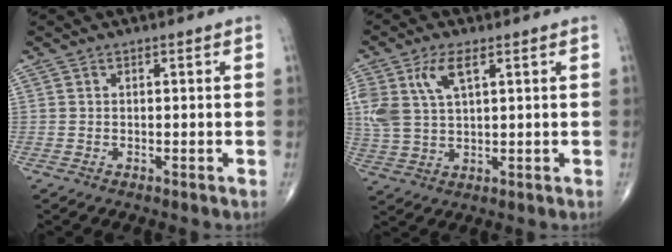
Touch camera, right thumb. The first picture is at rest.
{"total": 9.0, "force": [3.7, 4.0, 7.1], "torque": [-0.163, -0.001, 0.078]}